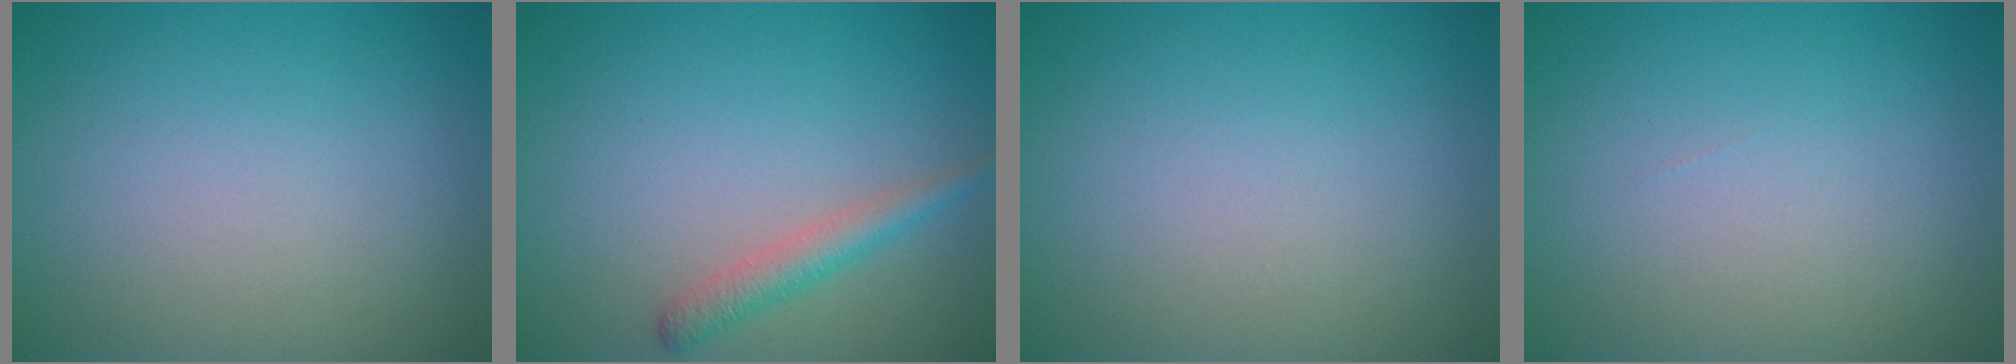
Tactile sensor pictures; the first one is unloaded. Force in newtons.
{"total": 2.2, "press": 2.2, "slide": 0.1}
{"total": 0.0}
{"total": 0.0}